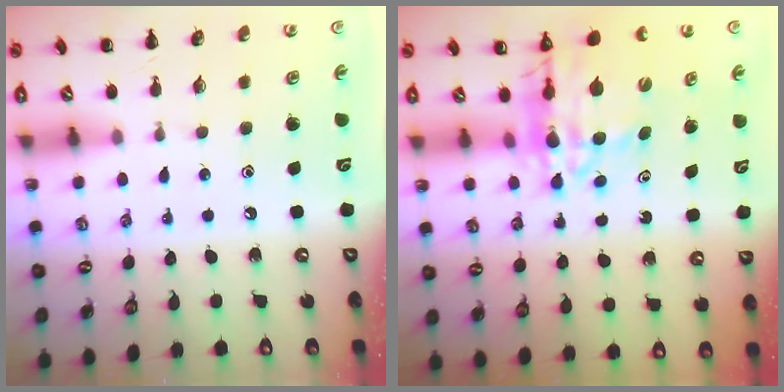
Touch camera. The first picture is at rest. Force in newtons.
{"total": 14.6, "press": 14.0, "slide": 4.2}